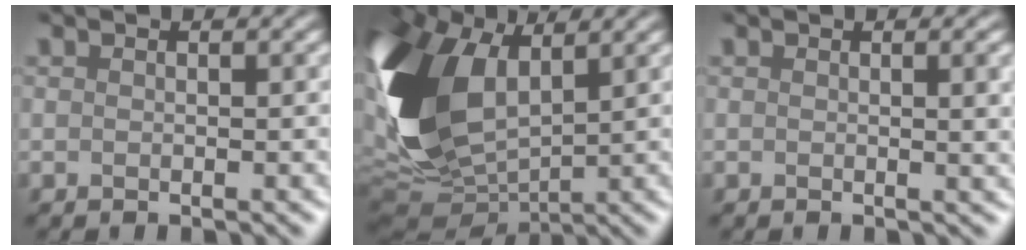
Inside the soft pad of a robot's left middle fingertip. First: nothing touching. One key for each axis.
{"total": 13.7, "fx": 3.1, "fy": 8.2, "fz": 10.5, "tx": -0.282, "ty": 0.008, "tz": 0.058}
{"total": 3.6, "fx": 0.6, "fy": 1.6, "fz": 3.2, "tx": -0.021, "ty": 0.015, "tz": -0.008}